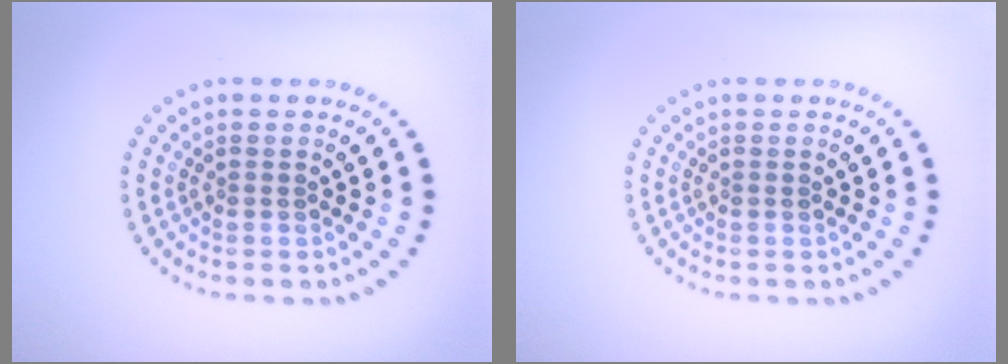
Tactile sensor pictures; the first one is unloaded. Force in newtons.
{"total": 0.0}